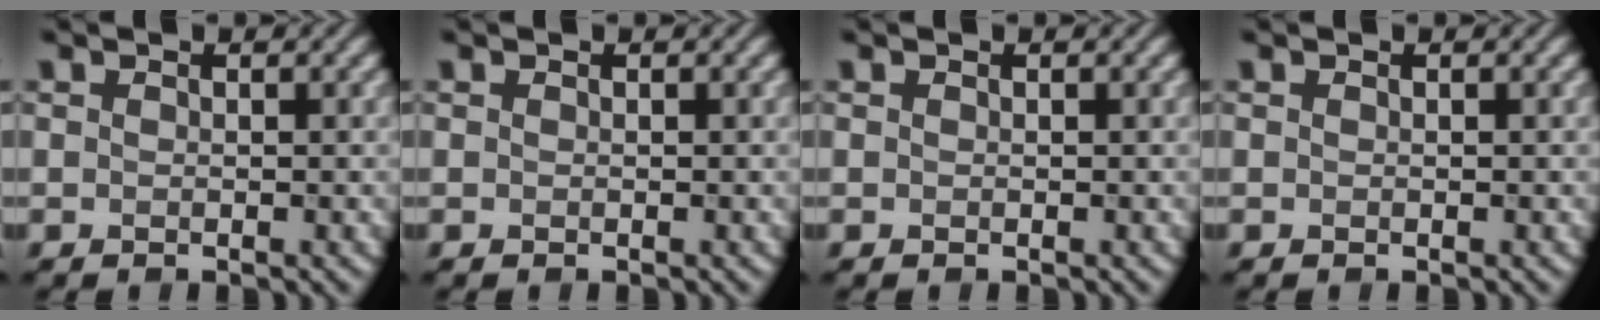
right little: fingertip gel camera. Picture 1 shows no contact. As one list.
[{"total": 0.0}, {"total": 0.0}, {"total": 0.0}]